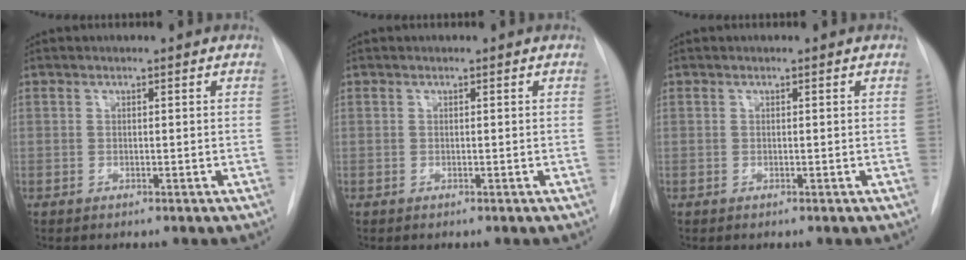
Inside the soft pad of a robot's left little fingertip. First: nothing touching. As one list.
[{"total": 0.0}, {"total": 0.0}]